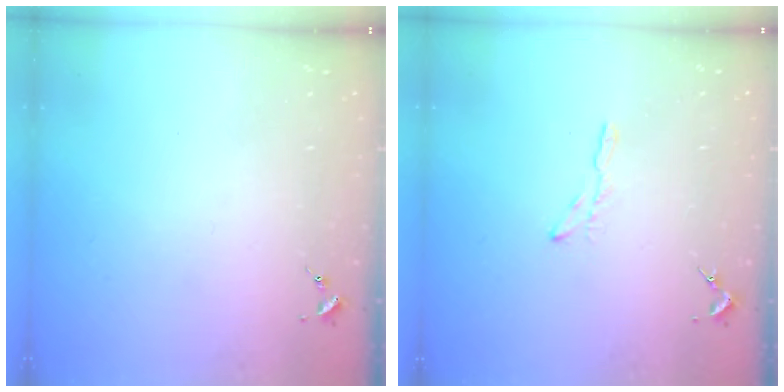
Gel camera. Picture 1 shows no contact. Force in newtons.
{"total": 3.8, "press": 3.7, "slide": 0.4}